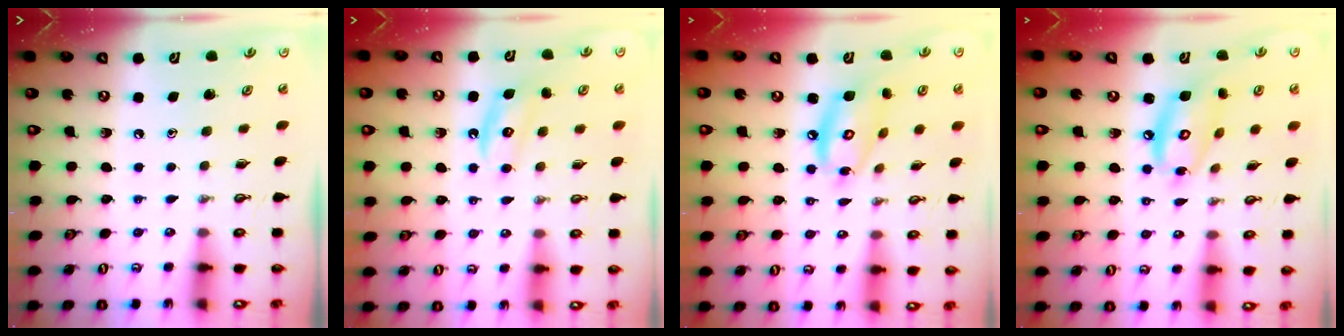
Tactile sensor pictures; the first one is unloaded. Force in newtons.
{"total": 4.8, "press": 4.7, "slide": 0.8}
{"total": 11.8, "press": 11.8, "slide": 1.0}
{"total": 11.8, "press": 11.8, "slide": 1.0}